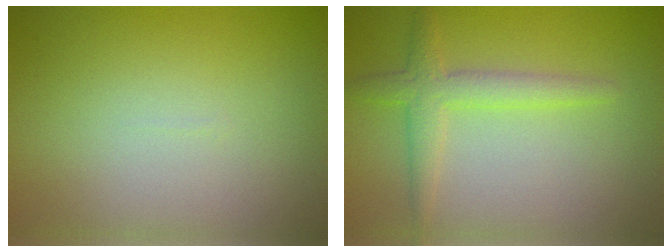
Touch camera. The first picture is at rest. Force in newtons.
{"total": 2.8, "press": 2.8, "slide": 0.1}